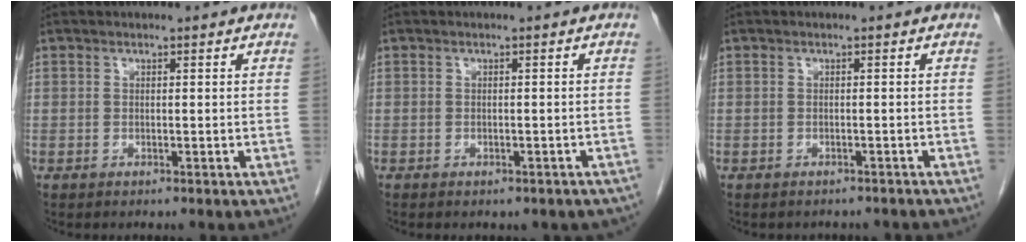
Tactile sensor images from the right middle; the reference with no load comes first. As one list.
[{"total": 5.5, "force": [-4.5, 2.5, 2.1], "torque": [-0.017, 0.010, -0.043]}, {"total": 4.1, "force": [-3.7, 1.6, 0.8], "torque": [-0.012, 0.000, -0.040]}]